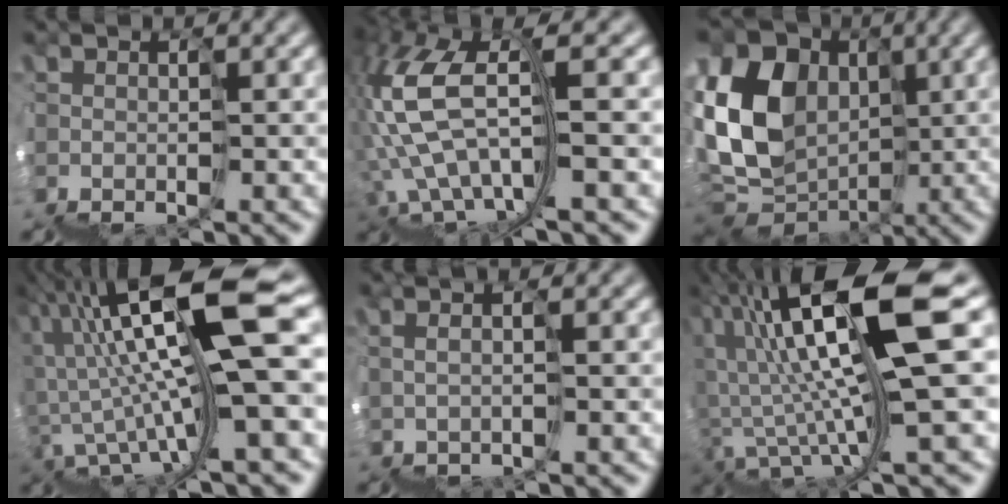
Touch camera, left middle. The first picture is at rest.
{"total": 7.0, "force": [1.5, 3.2, 6.0], "torque": [-0.150, 0.026, 0.026]}
{"total": 9.7, "force": [3.9, 7.8, 4.2], "torque": [-0.111, 0.033, 0.053]}
{"total": 10.4, "force": [2.8, 1.3, 9.9], "torque": [-0.157, 0.042, 0.054]}
{"total": 1.9, "force": [1.7, 0.0, 0.8], "torque": [0.021, 0.015, 0.029]}
{"total": 10.0, "force": [4.9, 0.9, 8.7], "torque": [-0.132, 0.038, 0.093]}